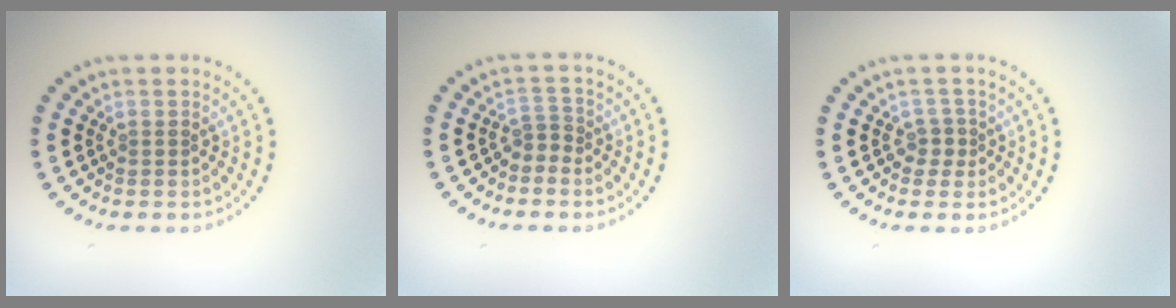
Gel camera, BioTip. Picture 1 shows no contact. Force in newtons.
{"total": 1.5, "press": 1.0, "slide": 1.1}
{"total": 1.3, "press": 1.1, "slide": 0.7}